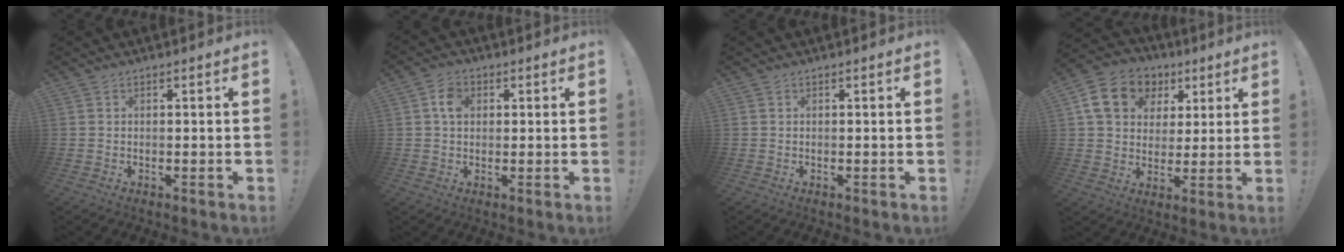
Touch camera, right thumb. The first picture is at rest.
{"total": 4.6, "force": [1.1, 3.5, 2.8], "torque": [-0.038, 0.004, 0.018]}
{"total": 0.0}
{"total": 14.5, "force": [5.7, 11.6, 6.6], "torque": [-0.091, -0.015, 0.114]}